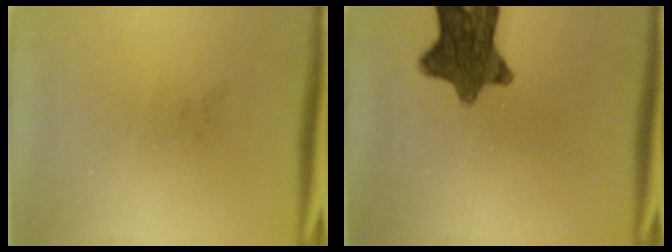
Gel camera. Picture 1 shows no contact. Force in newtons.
{"total": 10.8}